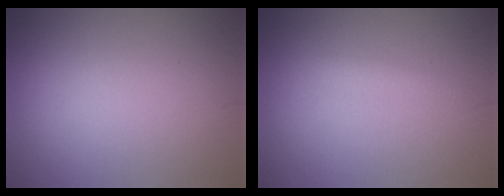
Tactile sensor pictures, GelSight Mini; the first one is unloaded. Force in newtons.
{"total": 0.9, "press": 0.9, "slide": 0.1}